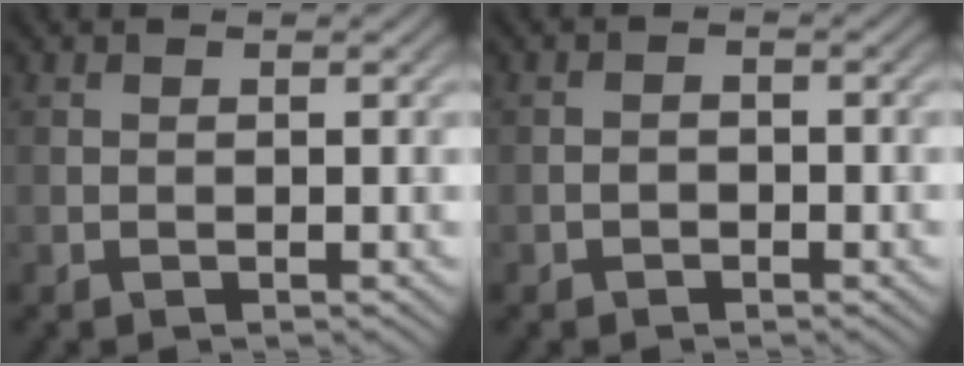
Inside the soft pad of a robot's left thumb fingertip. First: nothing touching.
{"total": 1.3, "force": [-0.7, 0.8, 0.6], "torque": [-0.009, 0.002, -0.016]}